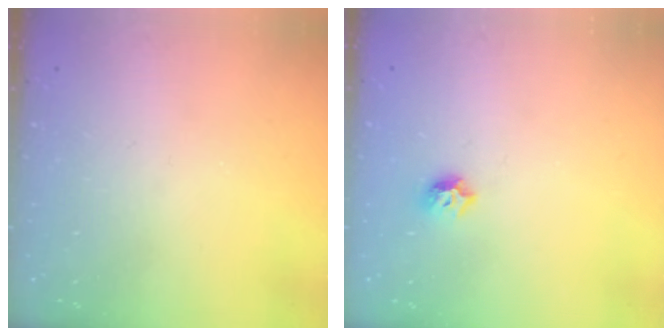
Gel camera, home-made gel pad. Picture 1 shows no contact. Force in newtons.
{"total": 5.2, "press": 5.1, "slide": 0.9}